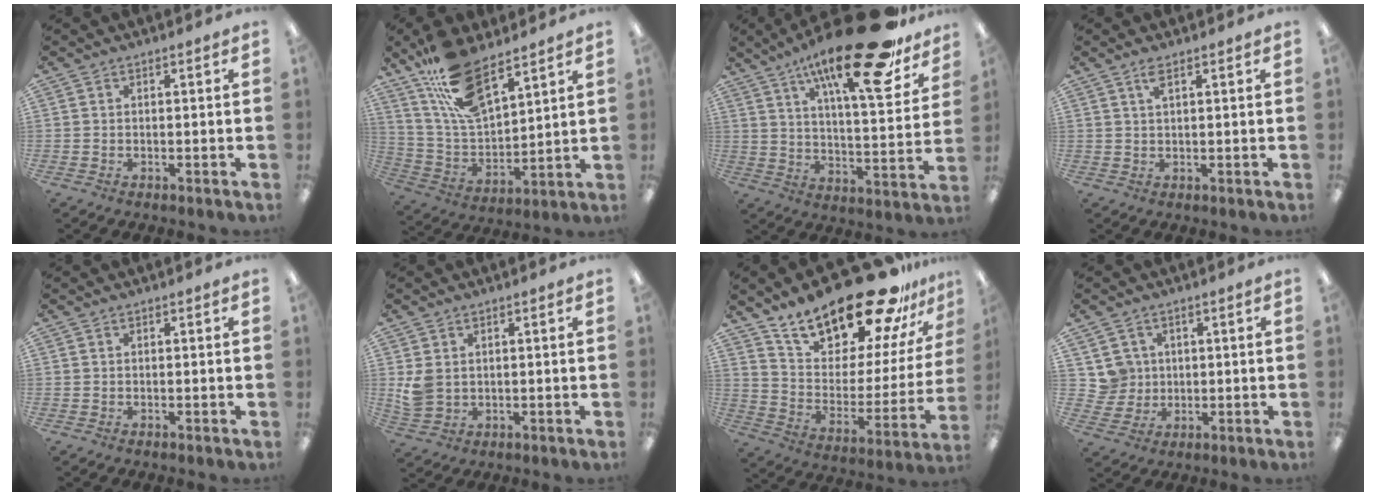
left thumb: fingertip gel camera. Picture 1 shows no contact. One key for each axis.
{"total": 16.7, "fx": 11.7, "fy": 6.8, "fz": 9.9, "tx": -0.199, "ty": -0.053, "tz": 0.212}
{"total": 24.3, "fx": 16.9, "fy": 5.8, "fz": 16.4, "tx": -0.257, "ty": -0.103, "tz": 0.268}
{"total": 2.4, "fx": 1.3, "fy": 0.5, "fz": 1.9, "tx": -0.042, "ty": 0.002, "tz": 0.022}
{"total": 0.0}
{"total": 4.6, "fx": 1.3, "fy": 3.5, "fz": 2.8, "tx": -0.053, "ty": -0.002, "tz": 0.027}
{"total": 24.8, "fx": 20.5, "fy": 8.4, "fz": 11.2, "tx": -0.172, "ty": -0.148, "tz": 0.352}
{"total": 5.5, "fx": 2.0, "fy": 5.1, "fz": -0.1, "tx": -0.007, "ty": -0.002, "tz": 0.041}